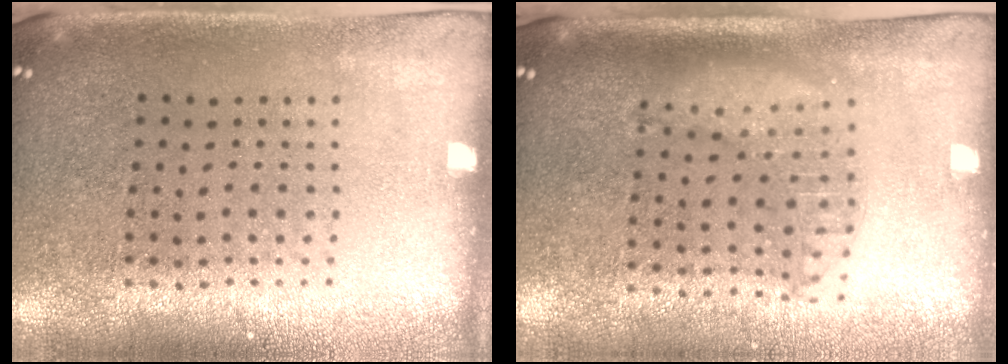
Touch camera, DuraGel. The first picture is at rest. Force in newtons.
{"total": 1.3, "press": 1.3, "slide": 0.2}